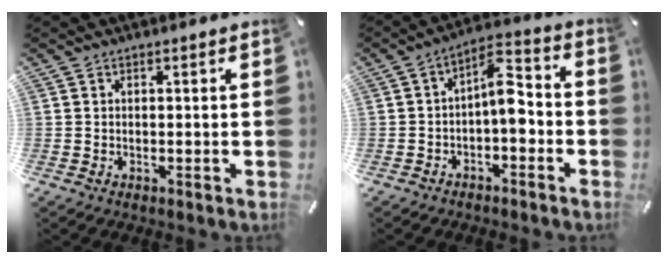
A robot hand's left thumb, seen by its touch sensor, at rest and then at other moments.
{"total": 8.7, "force": [-1.3, 4.5, 7.3], "torque": [-0.106, 0.012, -0.025]}